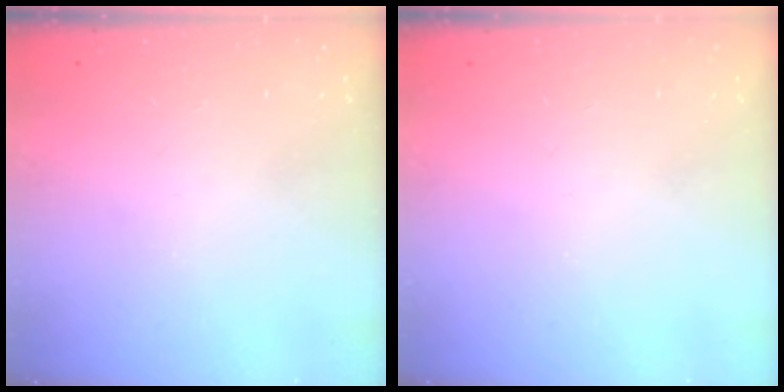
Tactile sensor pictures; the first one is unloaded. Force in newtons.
{"total": 0.0}